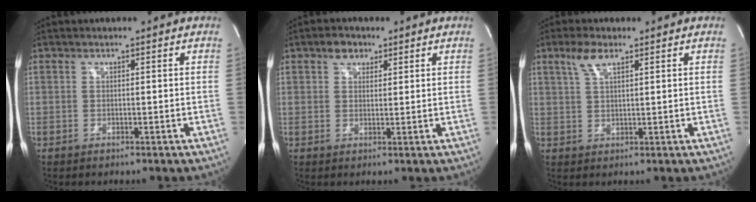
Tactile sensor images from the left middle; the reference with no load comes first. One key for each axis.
{"total": 2.9, "fx": 1.8, "fy": 2.0, "fz": 1.2, "tx": -0.022, "ty": 0.010, "tz": 0.030}
{"total": 3.7, "fx": 2.3, "fy": 0.9, "fz": 2.8, "tx": -0.066, "ty": 0.009, "tz": 0.051}